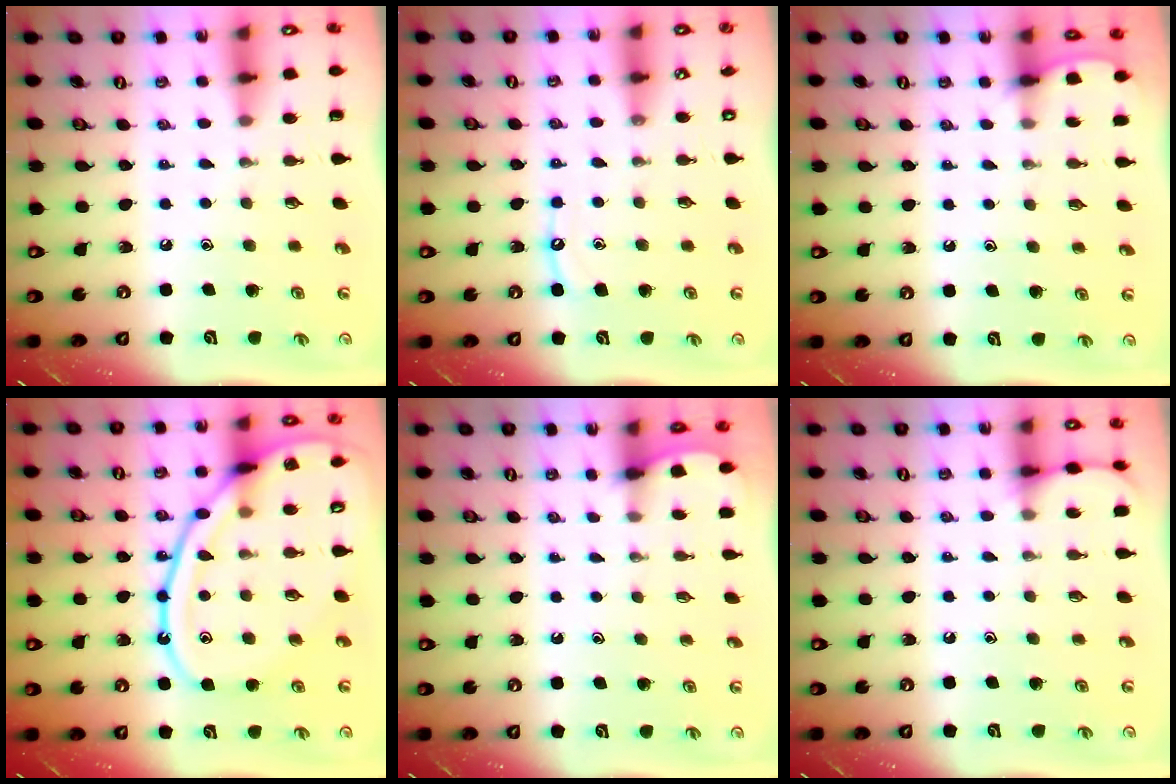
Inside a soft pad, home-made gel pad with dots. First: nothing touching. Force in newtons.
{"total": 5.6, "press": 5.6, "slide": 0.7}
{"total": 2.1, "press": 2.1, "slide": 0.3}
{"total": 20.9, "press": 20.9, "slide": 1.8}
{"total": 1.9, "press": 1.9, "slide": 0.2}
{"total": 4.6, "press": 4.5, "slide": 0.4}